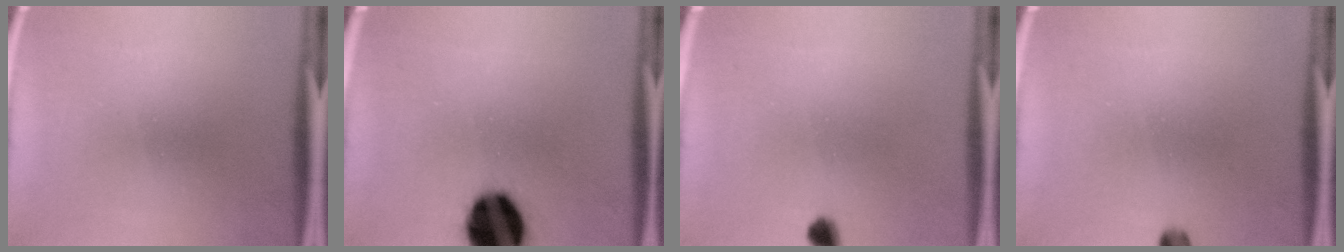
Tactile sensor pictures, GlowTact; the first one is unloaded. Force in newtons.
{"total": 17.3}
{"total": 2.4}
{"total": 2.0}